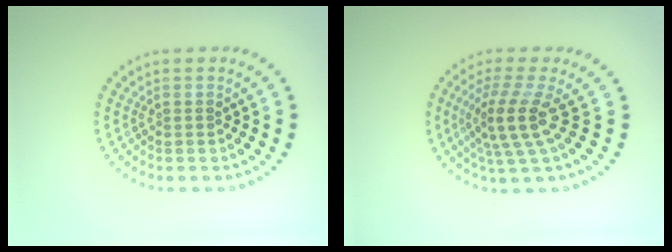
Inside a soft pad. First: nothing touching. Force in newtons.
{"total": 3.8, "press": 2.8, "slide": 2.7}